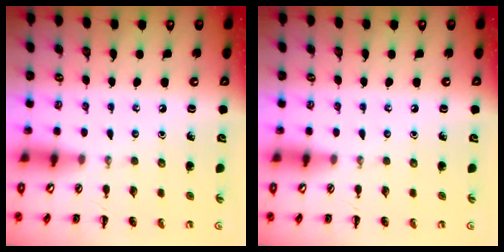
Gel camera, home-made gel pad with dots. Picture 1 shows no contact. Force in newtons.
{"total": 0.0}